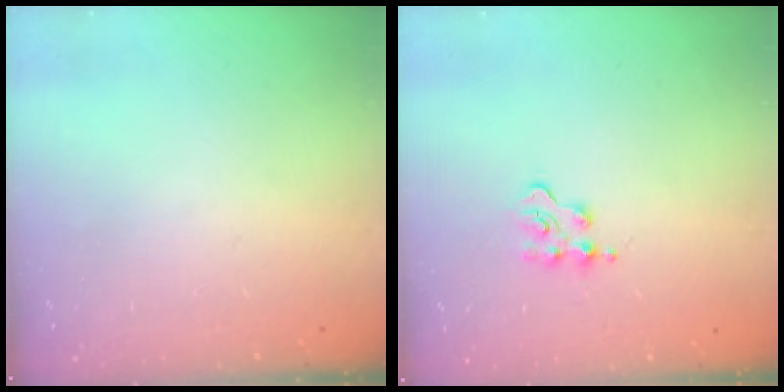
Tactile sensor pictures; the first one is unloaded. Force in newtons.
{"total": 4.3, "press": 4.3, "slide": 0.5}